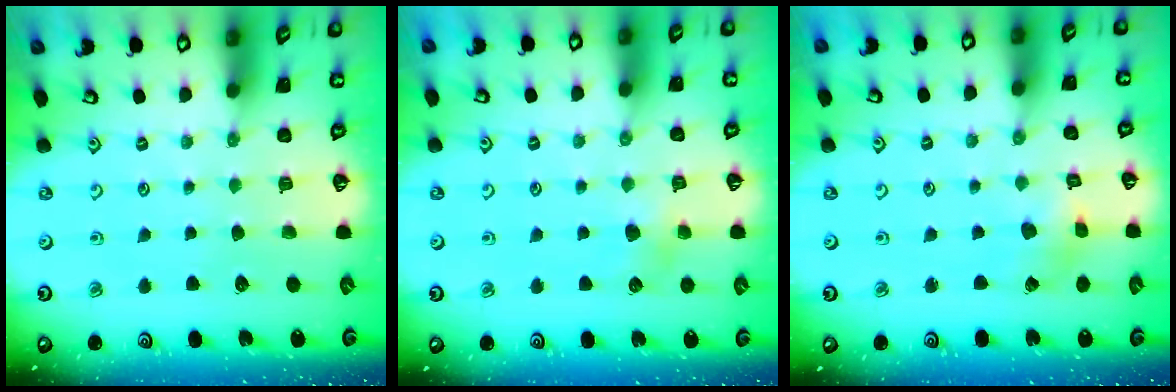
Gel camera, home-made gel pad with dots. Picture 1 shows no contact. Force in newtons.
{"total": 5.0, "press": 4.9, "slide": 1.0}
{"total": 2.6, "press": 2.6, "slide": 0.5}